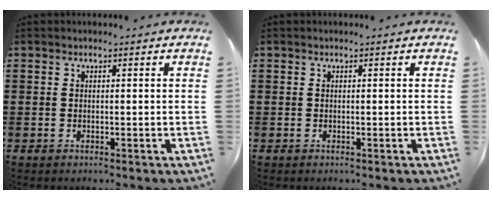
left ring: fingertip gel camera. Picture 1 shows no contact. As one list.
[{"total": 0.0}]